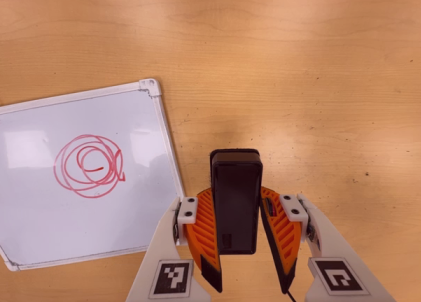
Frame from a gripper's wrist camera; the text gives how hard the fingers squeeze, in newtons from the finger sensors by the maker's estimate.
{"total": 7.2, "left": 5.5, "right": 9.0}